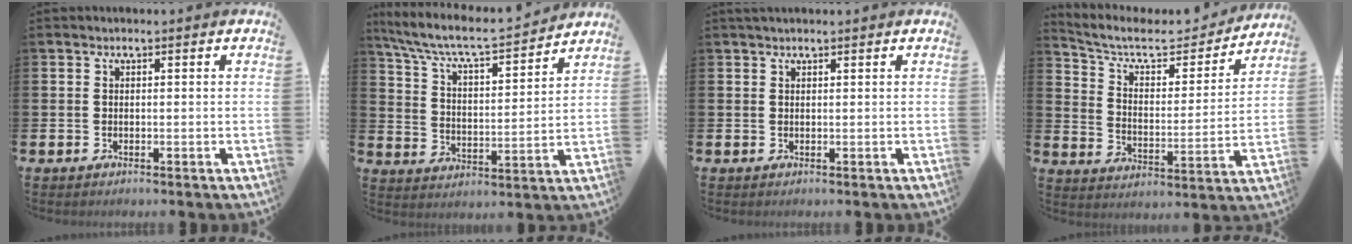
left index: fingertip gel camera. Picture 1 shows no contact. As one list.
[{"total": 7.5, "force": [6.9, 0.9, 2.6], "torque": [-0.083, -0.052, 0.115]}, {"total": 0.8, "force": [0.7, 0.1, 0.3], "torque": [-0.007, 0.002, 0.013]}, {"total": 8.4, "force": [7.1, 3.0, 3.3], "torque": [-0.094, -0.045, 0.116]}]